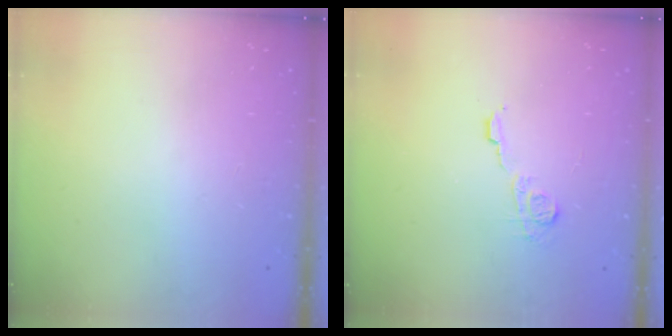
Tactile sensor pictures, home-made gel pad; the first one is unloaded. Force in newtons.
{"total": 7.3, "press": 7.2, "slide": 0.4}